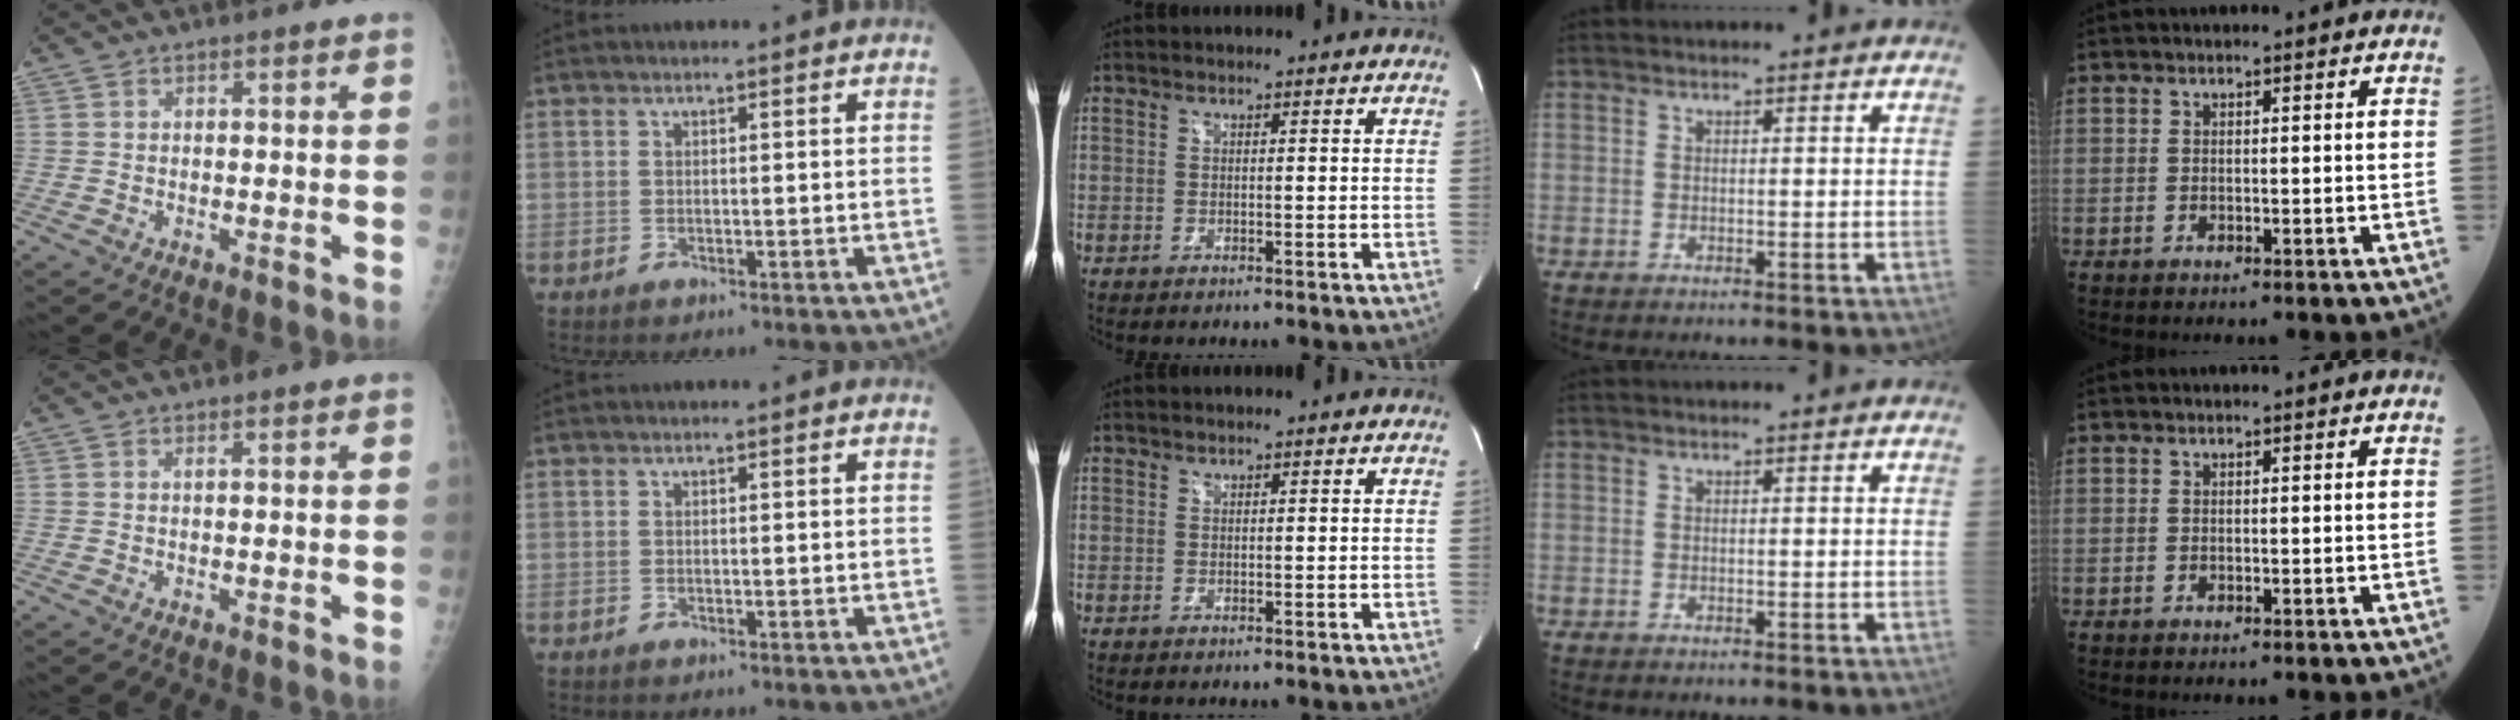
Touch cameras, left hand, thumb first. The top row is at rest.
{}